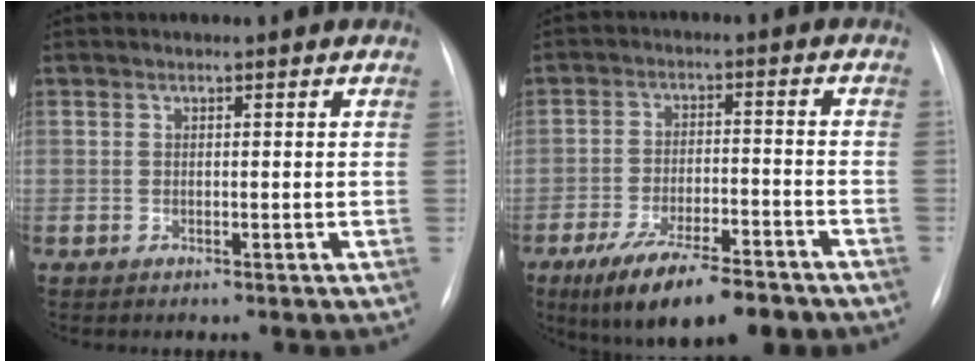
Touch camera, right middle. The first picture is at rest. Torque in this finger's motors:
{"motor_torque": [1.29, -0.85, 0.47, 0.09]}